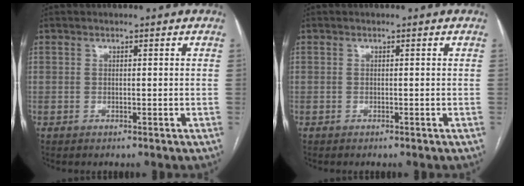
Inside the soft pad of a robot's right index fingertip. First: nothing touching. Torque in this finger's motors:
{"motor_torque": [0.18, 0.01, 0.01, 0.01]}